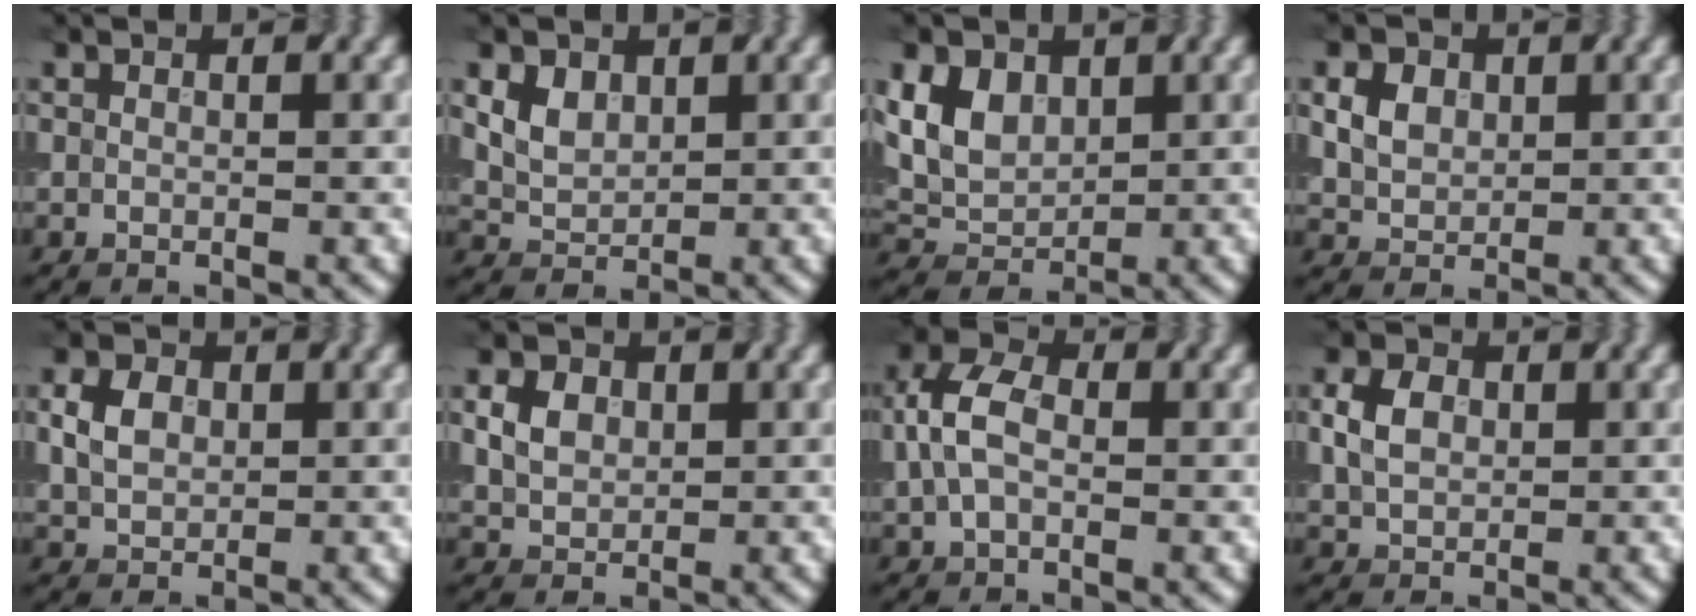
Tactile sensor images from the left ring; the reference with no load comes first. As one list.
[{"total": 3.6, "force": [1.5, 2.5, 2.1], "torque": [-0.056, 0.010, 0.039]}, {"total": 4.8, "force": [1.5, 3.5, 2.8], "torque": [-0.067, 0.002, 0.032]}, {"total": 4.8, "force": [1.9, 3.5, 2.7], "torque": [-0.070, 0.016, 0.036]}, {"total": 3.0, "force": [0.5, 2.2, 1.9], "torque": [-0.047, 0.009, 0.014]}, {"total": 3.4, "force": [1.1, 2.5, 2.0], "torque": [-0.051, 0.005, 0.027]}, {"total": 4.7, "force": [0.1, 3.0, 3.6], "torque": [-0.084, 0.015, -0.001]}, {"total": 3.3, "force": [0.4, 2.4, 2.2], "torque": [-0.054, 0.010, 0.013]}]